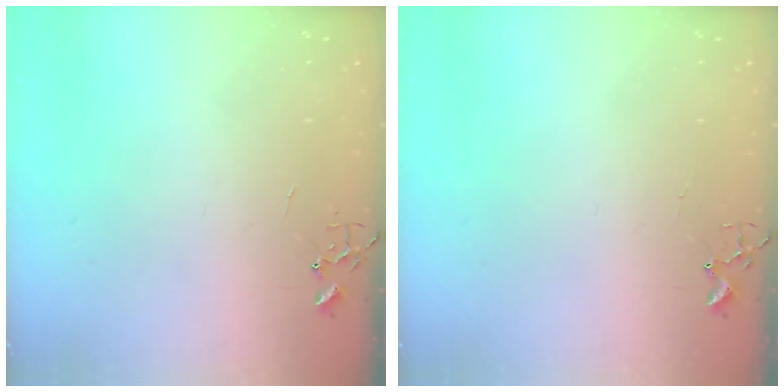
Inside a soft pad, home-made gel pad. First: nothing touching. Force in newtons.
{"total": 1.8, "press": 1.8, "slide": 0.2}